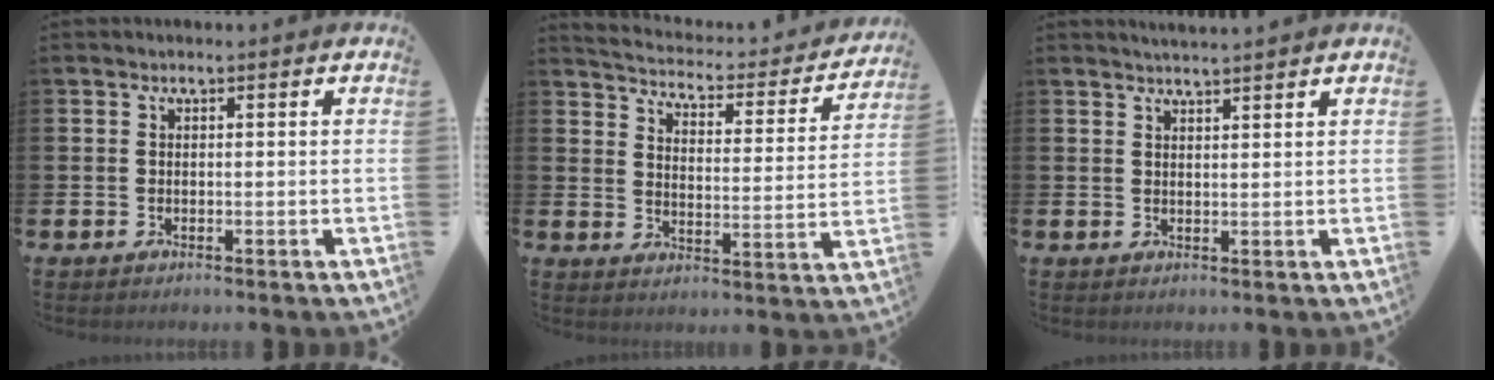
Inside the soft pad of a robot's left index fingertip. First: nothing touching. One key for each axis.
{"total": 4.4, "fx": 4.2, "fy": 1.0, "fz": 0.9, "tx": -0.034, "ty": -0.044, "tz": 0.062}
{"total": 2.4, "fx": 2.4, "fy": -0.2, "fz": 0.2, "tx": -0.007, "ty": -0.011, "tz": 0.044}